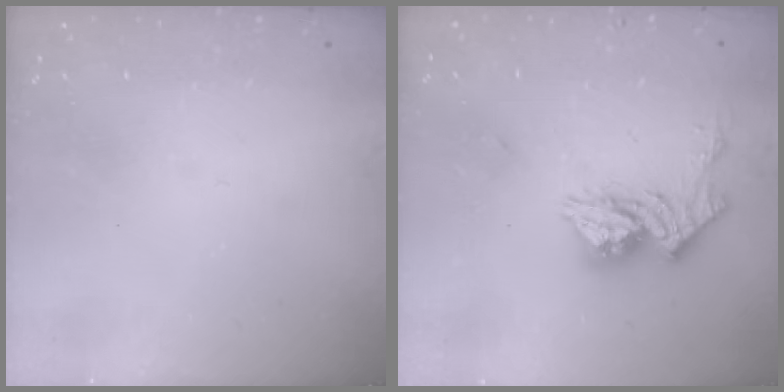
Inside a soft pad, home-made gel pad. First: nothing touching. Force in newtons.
{"total": 11.7, "press": 11.7, "slide": 0.8}